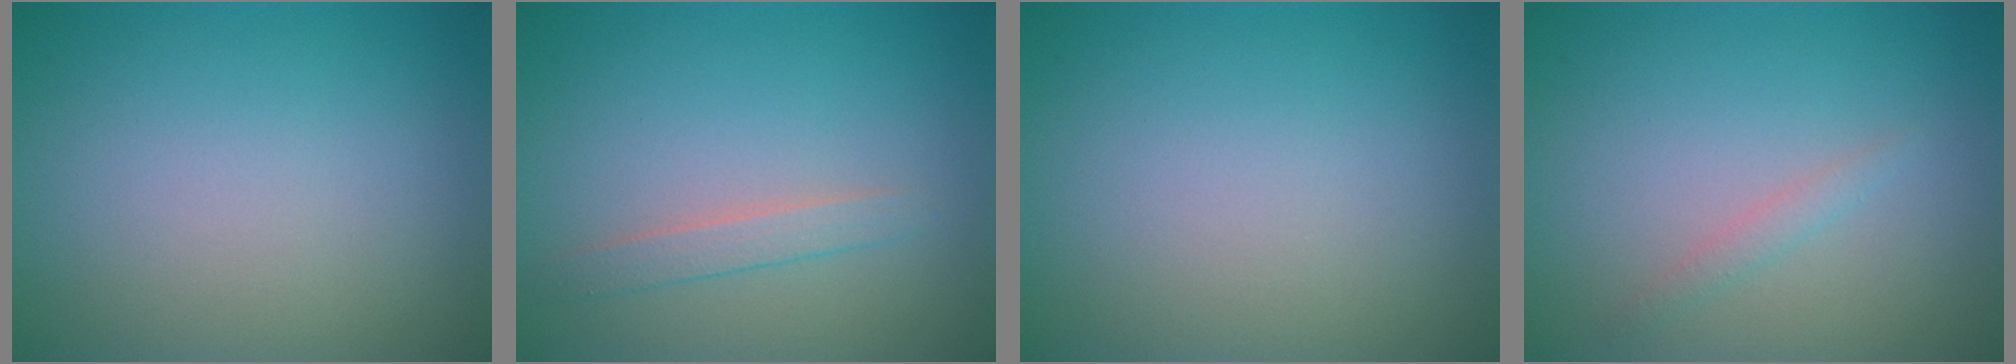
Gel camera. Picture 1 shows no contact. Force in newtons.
{"total": 1.5, "press": 1.5, "slide": 0.0}
{"total": 0.0}
{"total": 1.0, "press": 1.0, "slide": 0.0}